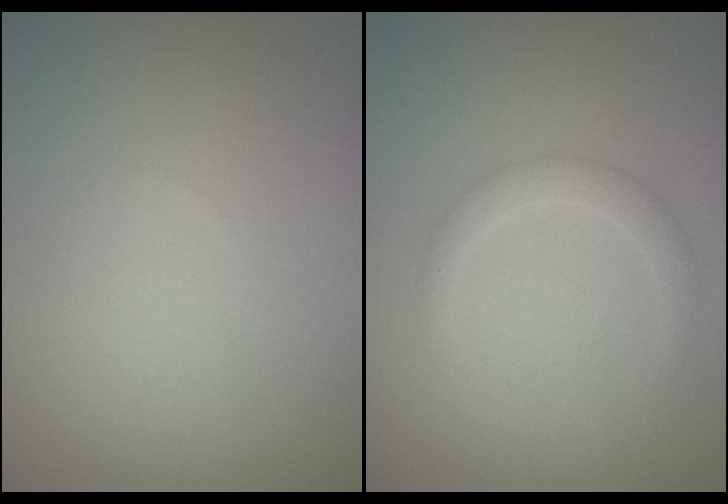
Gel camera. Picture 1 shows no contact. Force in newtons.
{"total": 1.9, "press": 1.9, "slide": 0.2}